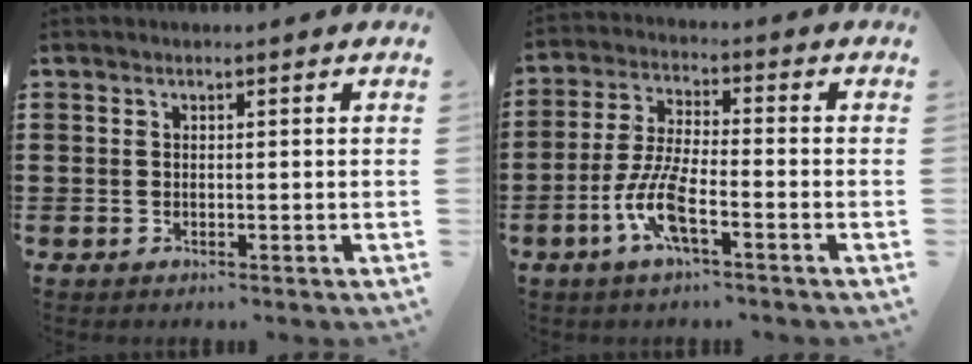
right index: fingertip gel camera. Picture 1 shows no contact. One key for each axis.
{"total": 7.7, "fx": -3.6, "fy": 1.7, "fz": 6.5, "tx": -0.153, "ty": -0.012, "tz": -0.073}